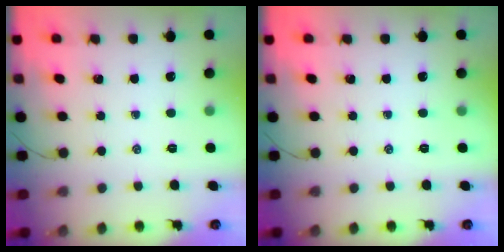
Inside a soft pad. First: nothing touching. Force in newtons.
{"total": 0.0}